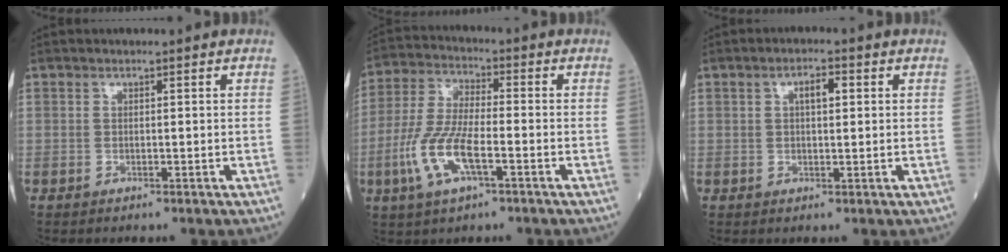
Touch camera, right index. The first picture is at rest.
{"total": 10.1, "force": [-3.5, 2.7, 9.0], "torque": [-0.201, -0.004, -0.068]}
{"total": 3.1, "force": [0.9, 1.0, 2.7], "torque": [-0.049, 0.004, 0.015]}